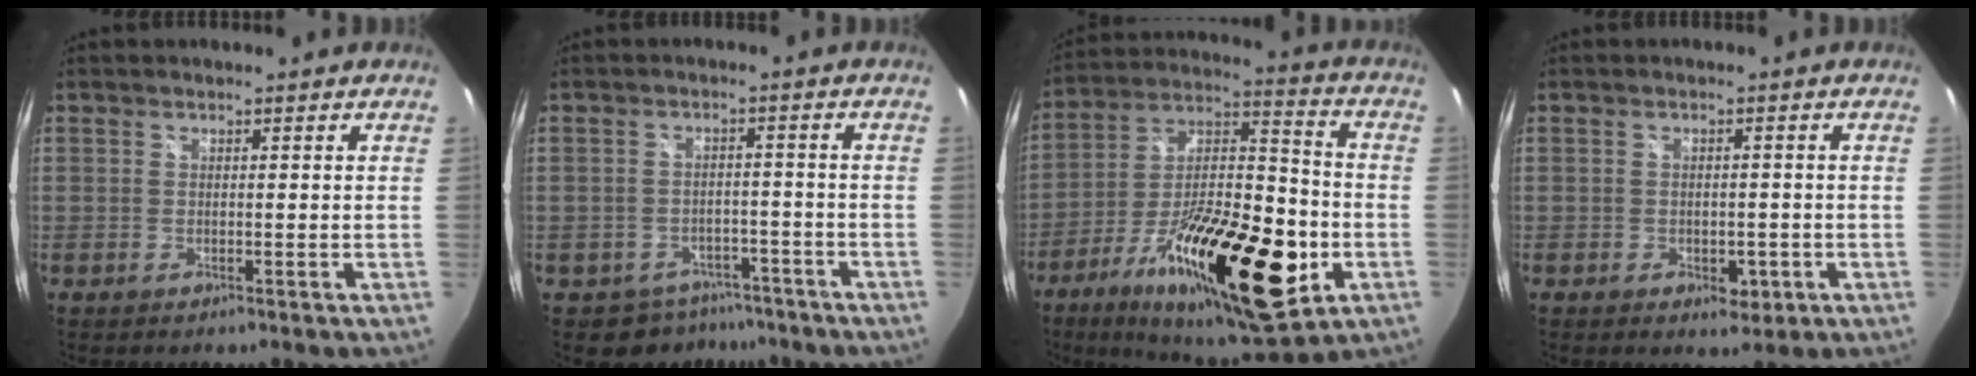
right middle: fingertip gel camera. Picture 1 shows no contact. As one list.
[{"total": 6.7, "force": [-5.0, 4.4, 1.0], "torque": [-0.023, 0.019, -0.058]}, {"total": 28.8, "force": [-11.5, 9.4, 24.7], "torque": [-0.421, -0.028, -0.181]}, {"total": 3.8, "force": [-1.5, 2.5, 2.5], "torque": [-0.042, -0.004, -0.014]}]